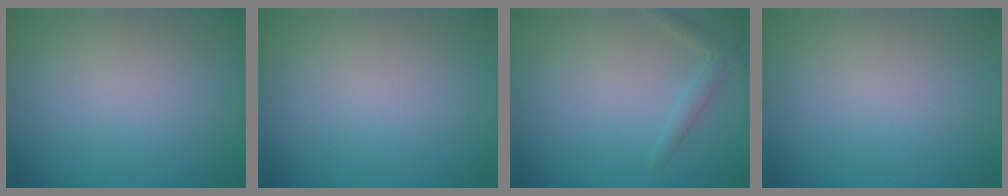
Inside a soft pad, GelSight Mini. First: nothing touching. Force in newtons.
{"total": 0.0}
{"total": 1.4, "press": 1.4, "slide": 0.0}
{"total": 0.0}